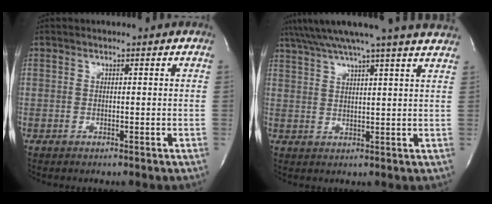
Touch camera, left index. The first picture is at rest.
{"total": 18.1, "force": [15.9, -1.2, 8.7], "torque": [-0.155, -0.001, 0.208]}